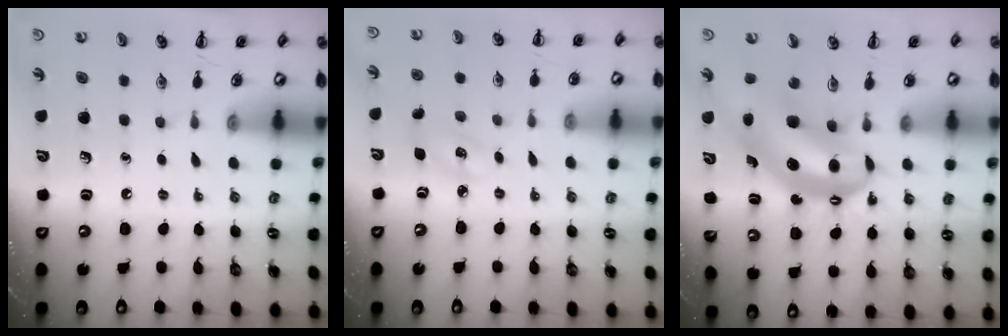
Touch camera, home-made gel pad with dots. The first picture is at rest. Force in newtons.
{"total": 4.9, "press": 4.7, "slide": 1.2}
{"total": 9.0, "press": 8.8, "slide": 1.9}